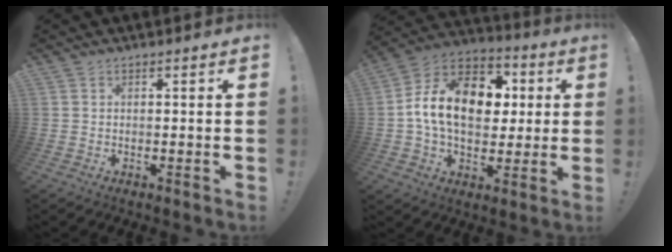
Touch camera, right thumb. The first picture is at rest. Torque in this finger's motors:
{"motor_torque": [2.50, 2.51, 0.16, 0.11, 0.43]}